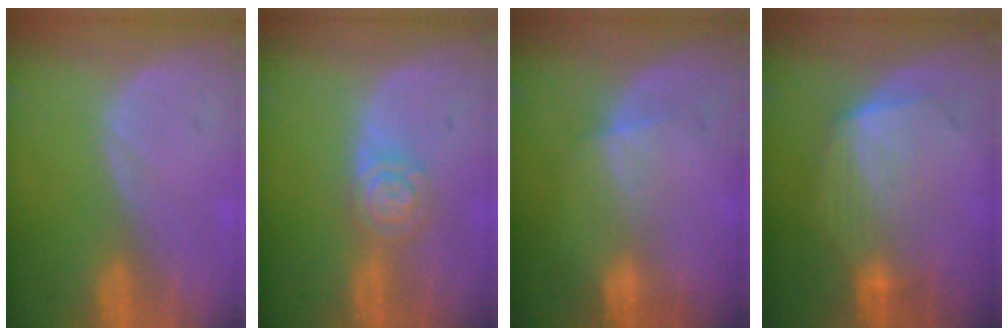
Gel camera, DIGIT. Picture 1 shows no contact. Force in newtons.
{"total": 4.5, "press": 4.5, "slide": 0.1}
{"total": 3.0, "press": 2.8, "slide": 1.1}
{"total": 6.9, "press": 6.9, "slide": 0.6}